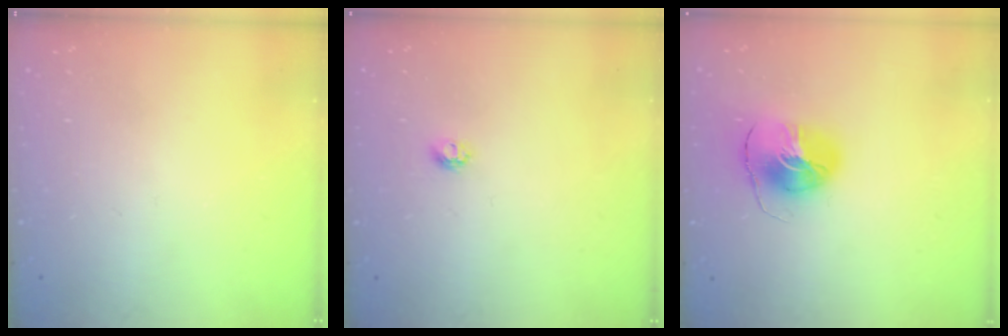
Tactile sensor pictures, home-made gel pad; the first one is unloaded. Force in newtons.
{"total": 4.2, "press": 4.1, "slide": 0.4}
{"total": 8.7, "press": 8.7, "slide": 1.1}